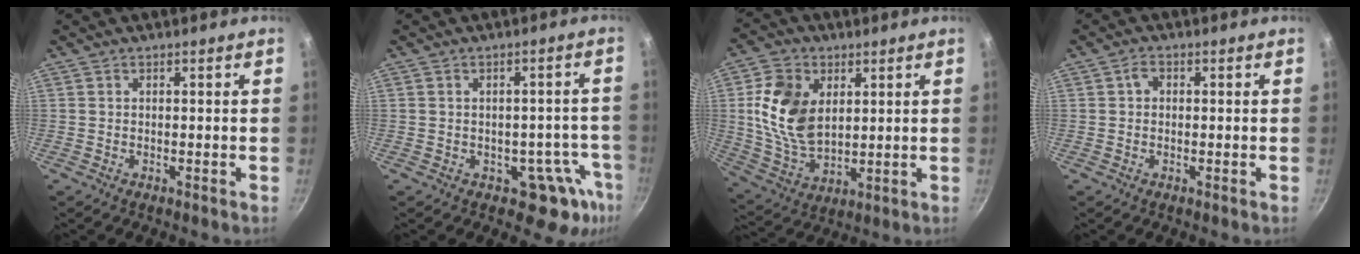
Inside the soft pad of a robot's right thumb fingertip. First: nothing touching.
{"total": 8.3, "force": [-3.8, 6.0, 4.4], "torque": [0.020, 0.048, -0.030]}
{"total": 14.1, "force": [3.1, 9.5, 10.0], "torque": [-0.173, -0.019, 0.068]}
{"total": 1.7, "force": [0.2, 1.3, 1.1], "torque": [-0.017, 0.006, -0.001]}